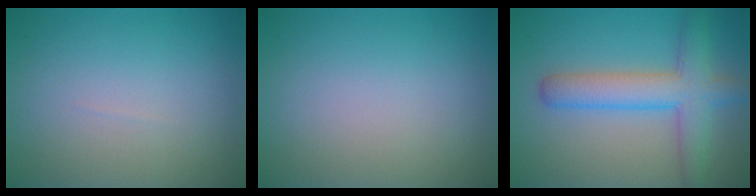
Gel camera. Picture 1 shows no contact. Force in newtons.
{"total": 0.0}
{"total": 4.6, "press": 4.5, "slide": 0.2}